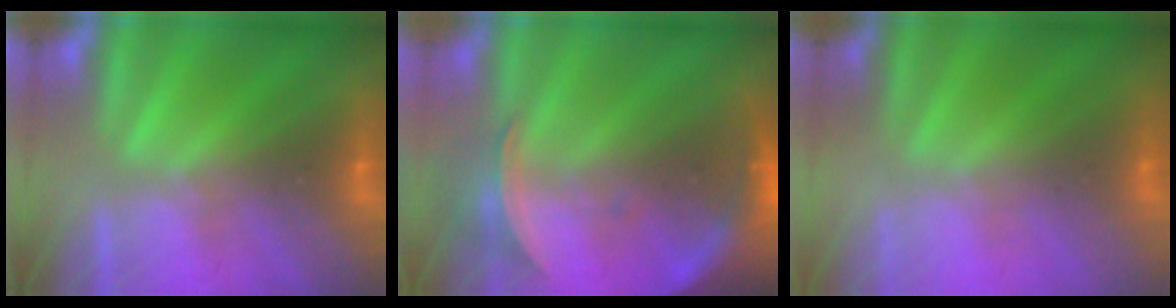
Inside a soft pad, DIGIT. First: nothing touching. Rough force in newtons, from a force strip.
{"total": 9.1}
{"total": 2.9}